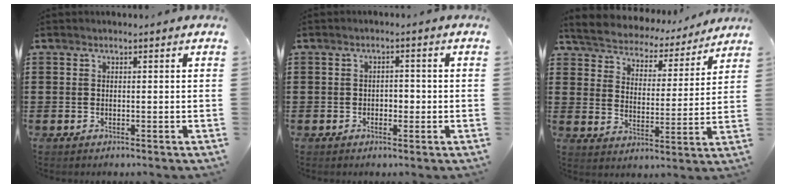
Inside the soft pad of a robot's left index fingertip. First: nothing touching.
{"total": 1.4, "force": [-0.5, 1.0, 0.9], "torque": [-0.020, 0.004, -0.014]}
{"total": 4.3, "force": [4.3, 0.6, -0.2], "torque": [-0.024, -0.033, 0.068]}